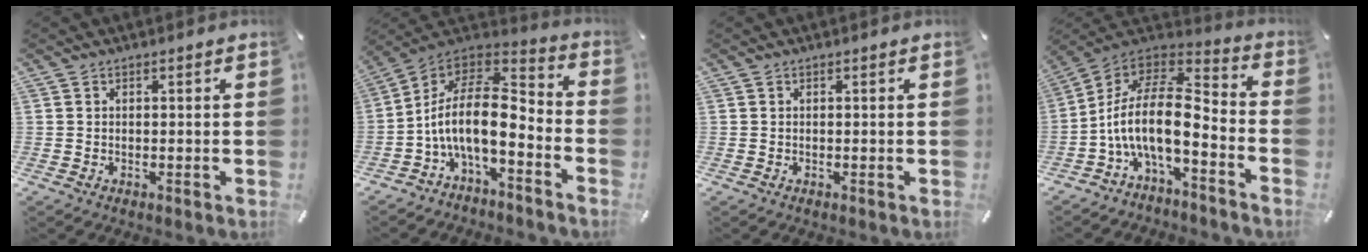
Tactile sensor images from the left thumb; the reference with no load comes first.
{"total": 14.7, "force": [-3.1, 7.3, 12.4], "torque": [-0.253, -0.007, -0.057]}
{"total": 0.0}
{"total": 15.9, "force": [-3.9, 7.1, 13.7], "torque": [-0.297, -0.005, -0.073]}